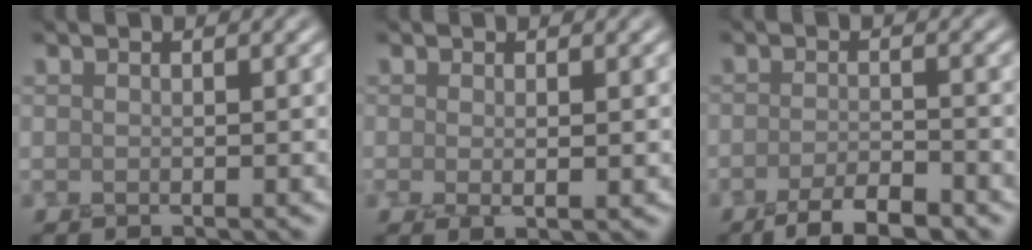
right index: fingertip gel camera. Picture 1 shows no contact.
{"total": 1.1, "force": [0.1, 0.3, 1.0], "torque": [-0.017, -0.005, 0.004]}
{"total": 3.6, "force": [-2.8, 0.7, 2.1], "torque": [-0.038, 0.000, -0.053]}